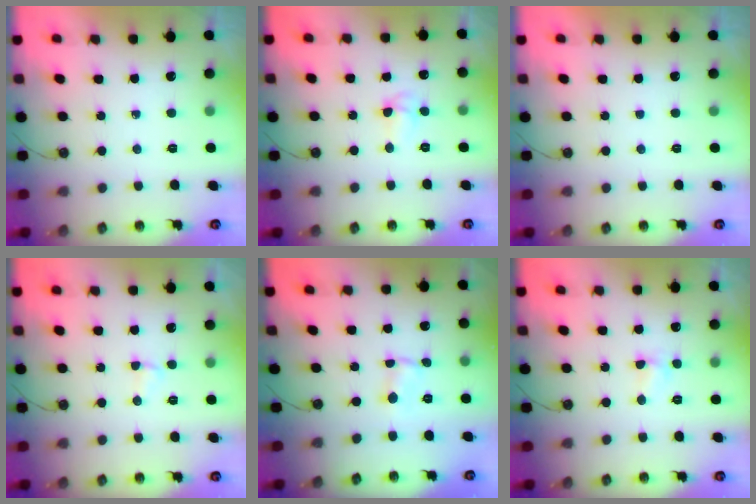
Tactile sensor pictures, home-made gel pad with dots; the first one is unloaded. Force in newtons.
{"total": 3.5, "press": 3.4, "slide": 0.7}
{"total": 0.0}
{"total": 2.5, "press": 2.5, "slide": 0.7}
{"total": 0.6, "press": 0.6, "slide": 0.1}
{"total": 4.4, "press": 4.3, "slide": 0.7}